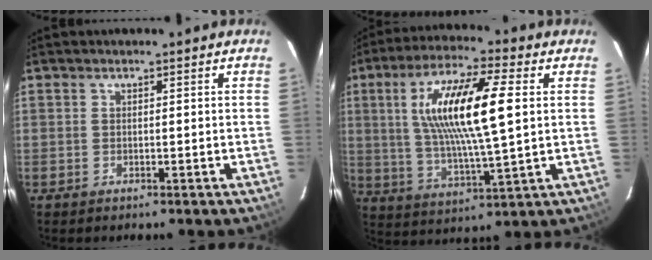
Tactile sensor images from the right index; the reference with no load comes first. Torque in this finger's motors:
{"motor_torque": [1.59, 0.55, 1.05, 0.21]}